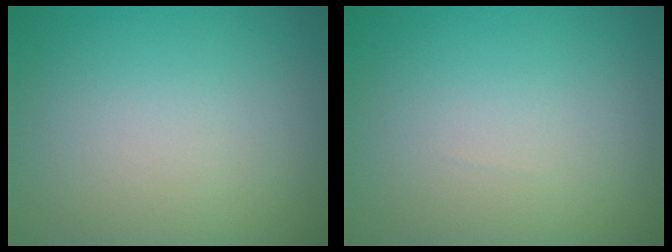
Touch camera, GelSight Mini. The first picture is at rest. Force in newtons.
{"total": 0.0}